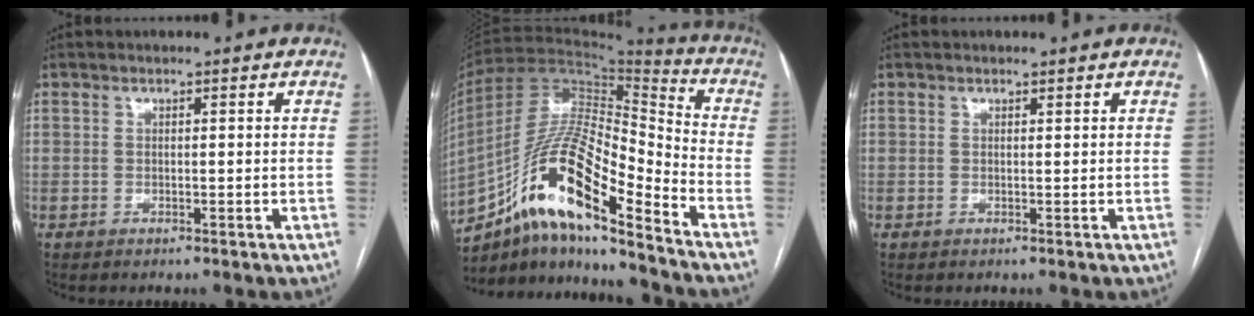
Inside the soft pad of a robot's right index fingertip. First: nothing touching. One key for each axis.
{"total": 19.0, "fx": -11.2, "fy": 3.3, "fz": 15.1, "tx": -0.293, "ty": 0.006, "tz": -0.197}
{"total": 0.0}